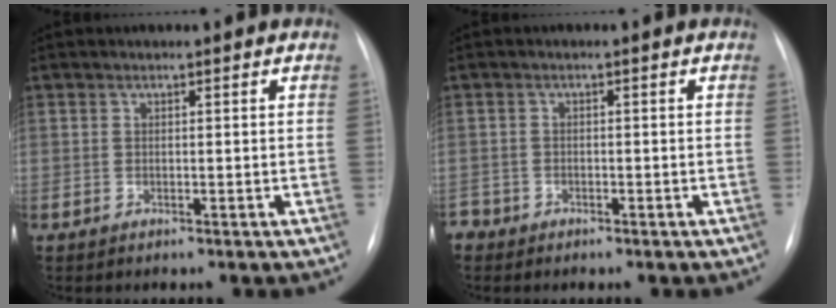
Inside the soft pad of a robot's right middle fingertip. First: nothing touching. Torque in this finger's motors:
{"motor_torque": [0.39, -0.44, -0.06, -0.02]}